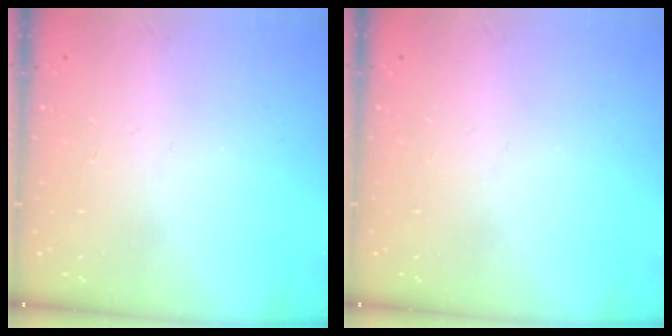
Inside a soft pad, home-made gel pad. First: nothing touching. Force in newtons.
{"total": 0.0}